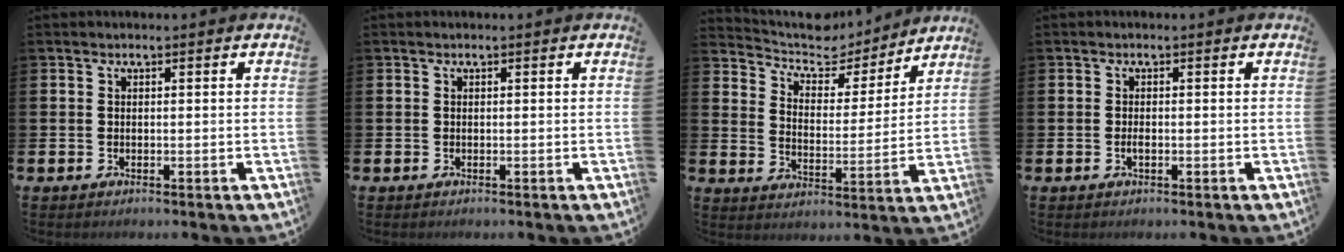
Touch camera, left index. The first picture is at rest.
{"total": 0.0}
{"total": 6.5, "force": [5.9, 2.4, 1.0], "torque": [-0.052, -0.047, 0.100]}
{"total": 1.0, "force": [-0.3, 0.4, 0.9], "torque": [-0.024, 0.002, -0.004]}